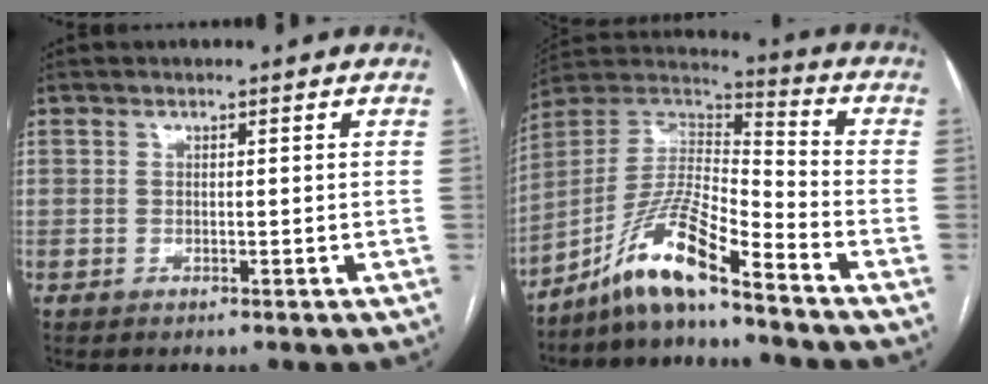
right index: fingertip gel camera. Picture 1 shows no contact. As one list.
[{"total": 12.2, "force": [-9.1, 0.5, 8.2], "torque": [-0.164, 0.014, -0.171]}]